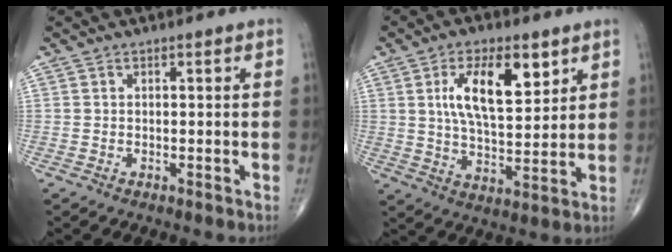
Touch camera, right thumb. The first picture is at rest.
{"total": 13.1, "force": [5.1, 5.8, 10.7], "torque": [-0.163, -0.022, 0.091]}